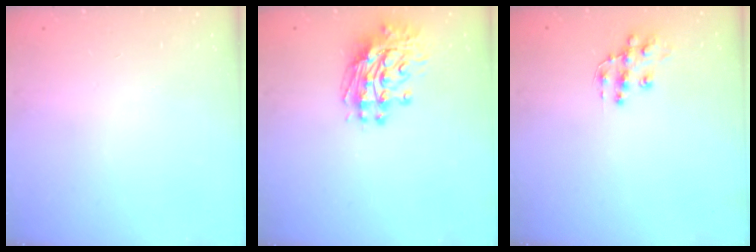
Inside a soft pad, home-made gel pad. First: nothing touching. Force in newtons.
{"total": 11.5, "press": 11.4, "slide": 1.2}
{"total": 10.8, "press": 10.7, "slide": 0.8}